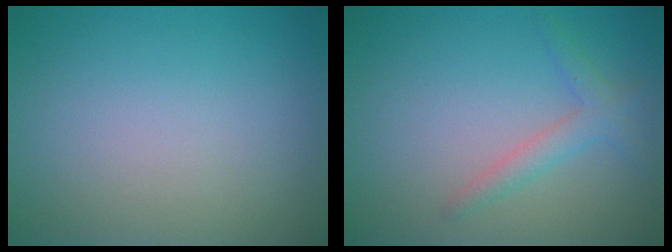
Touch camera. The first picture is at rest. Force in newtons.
{"total": 2.0, "press": 2.0, "slide": 0.1}